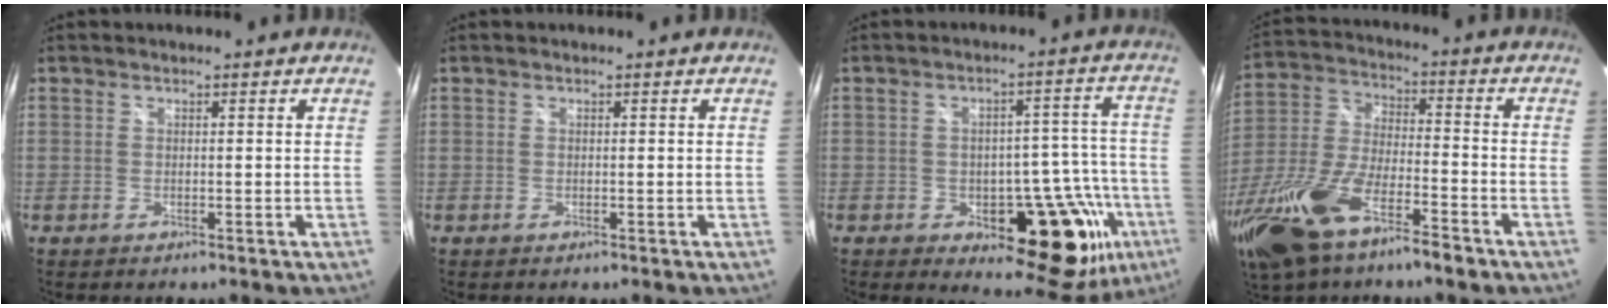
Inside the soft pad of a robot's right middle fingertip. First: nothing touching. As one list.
[{"total": 0.0}, {"total": 17.7, "force": [-7.1, 9.4, 13.2], "torque": [-0.155, 0.006, -0.080]}, {"total": 20.6, "force": [-13.0, 6.9, 14.5], "torque": [-0.319, -0.043, -0.242]}]